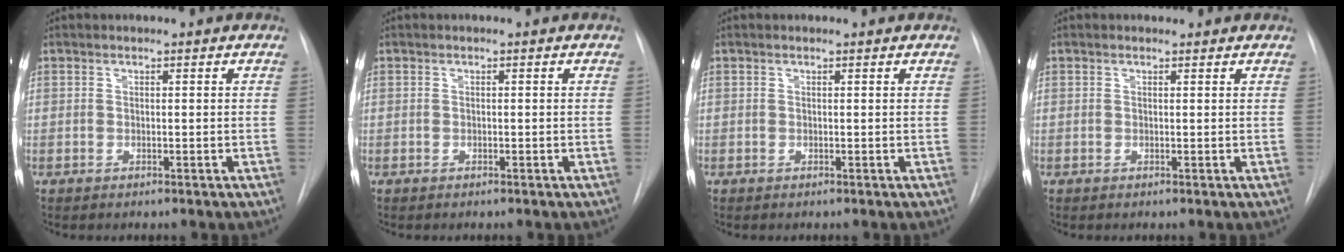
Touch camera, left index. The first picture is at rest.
{"total": 0.0}
{"total": 0.7, "force": [0.7, 0.1, 0.1], "torque": [-0.005, 0.008, 0.011]}
{"total": 1.1, "force": [1.0, 0.3, 0.2], "torque": [-0.011, 0.011, 0.016]}